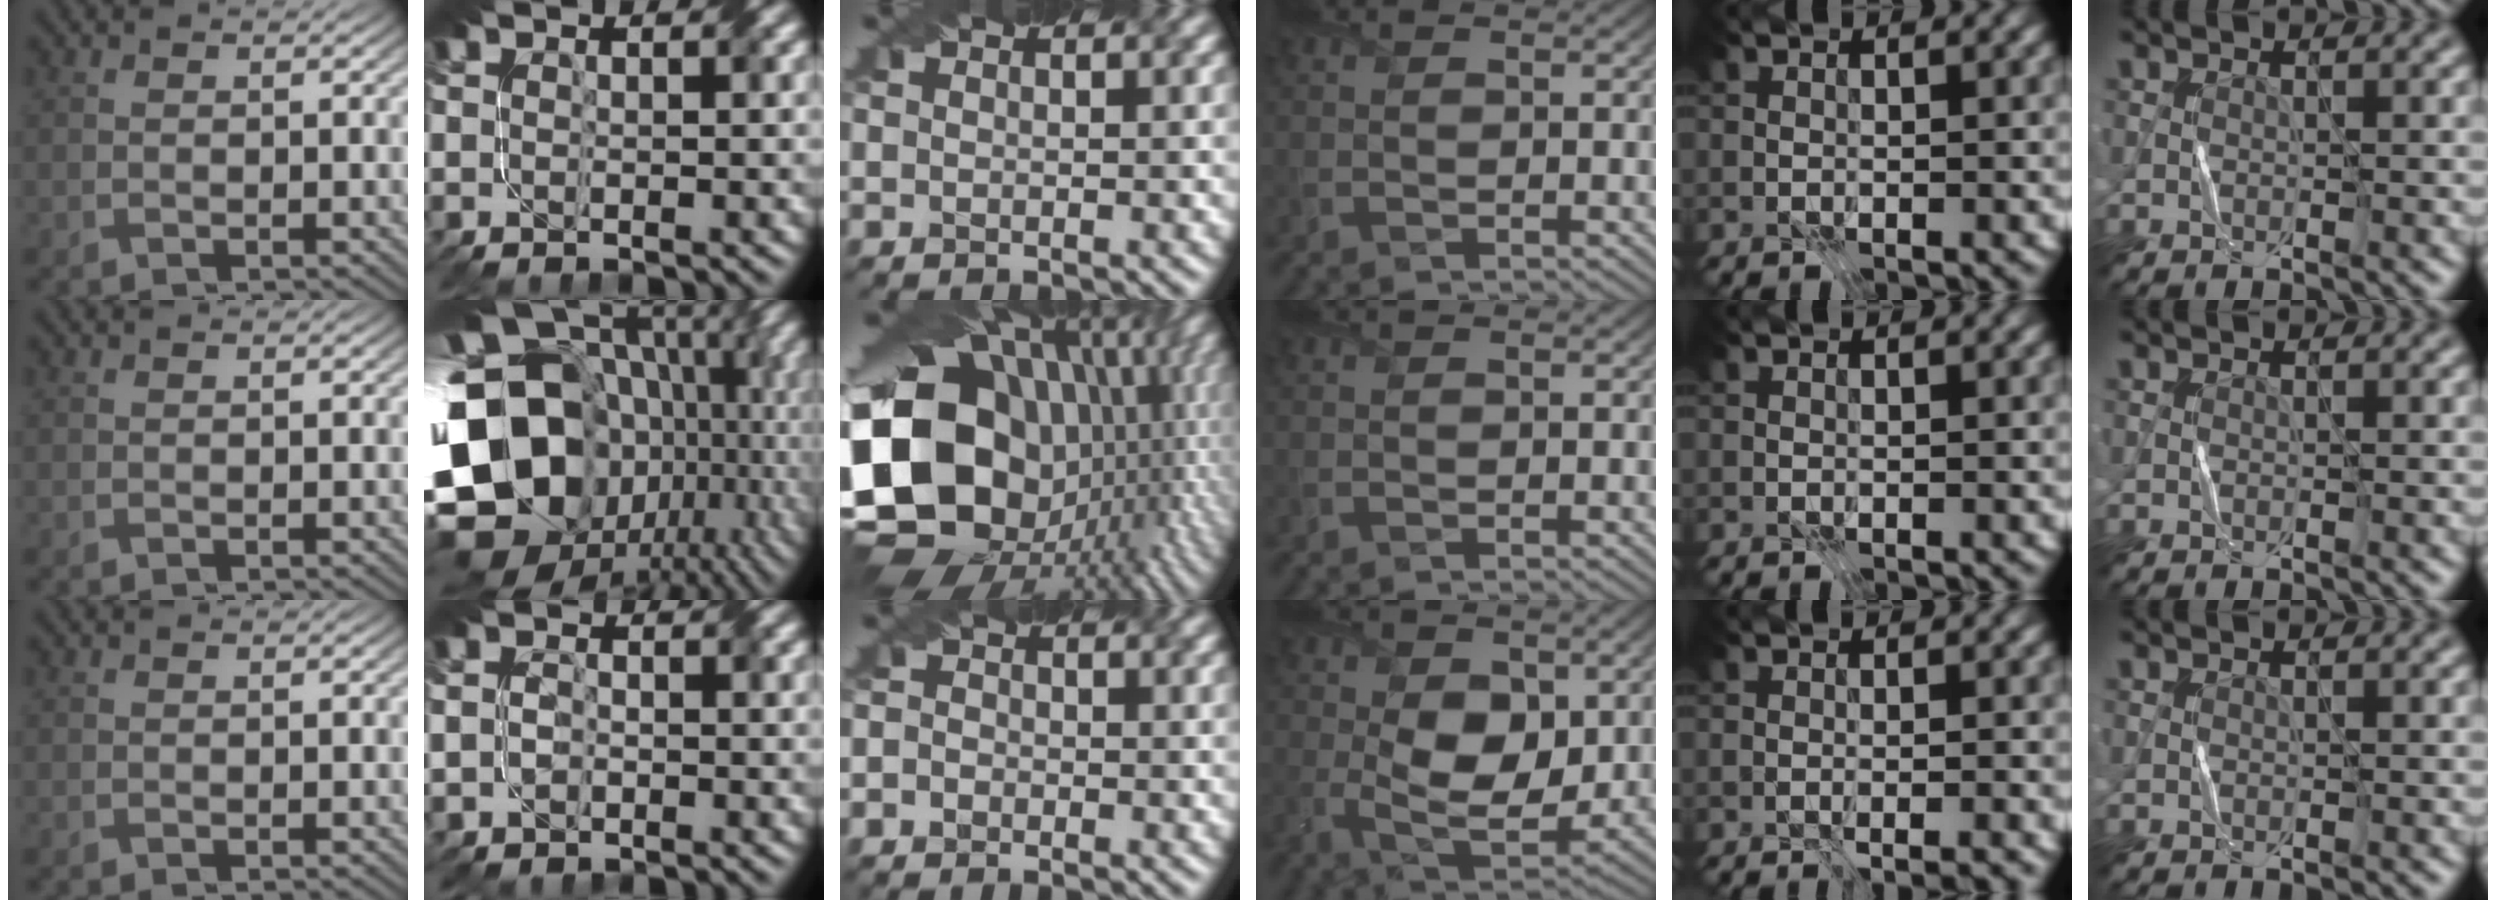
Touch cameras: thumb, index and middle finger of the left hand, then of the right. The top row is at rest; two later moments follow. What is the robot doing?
{"motion": "fold", "object": "paper"}